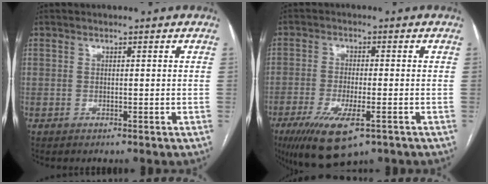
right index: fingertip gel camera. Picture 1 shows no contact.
{"total": 10.6, "force": [-5.8, 2.8, 8.4], "torque": [-0.153, -0.025, -0.092]}